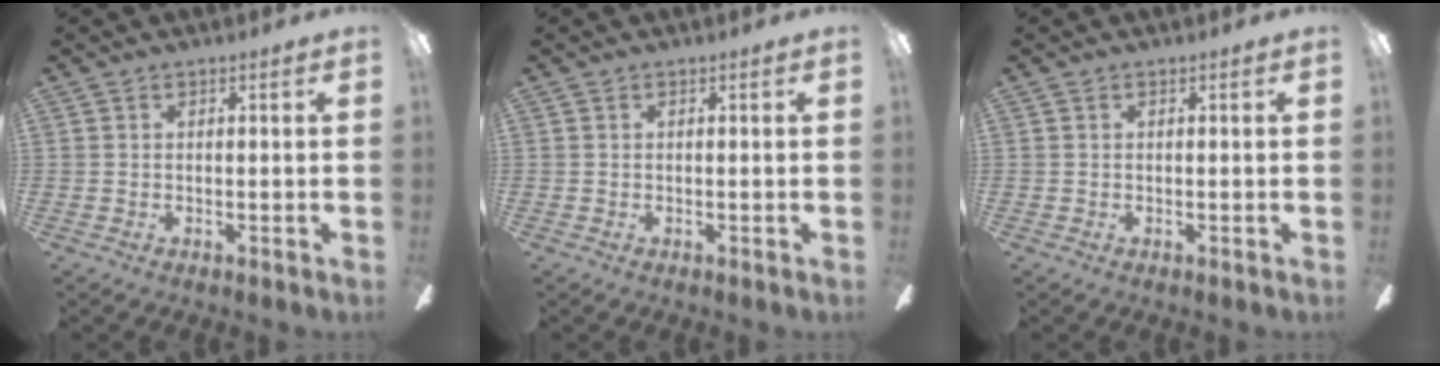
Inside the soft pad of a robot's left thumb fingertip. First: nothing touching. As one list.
[{"total": 0.0}, {"total": 0.0}]